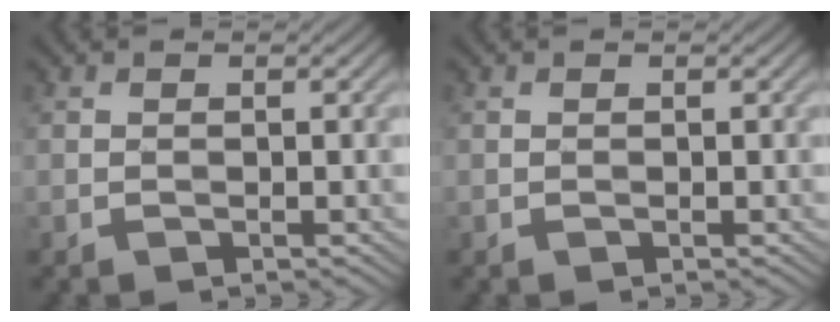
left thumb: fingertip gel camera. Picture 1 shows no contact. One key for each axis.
{"total": 0.0}